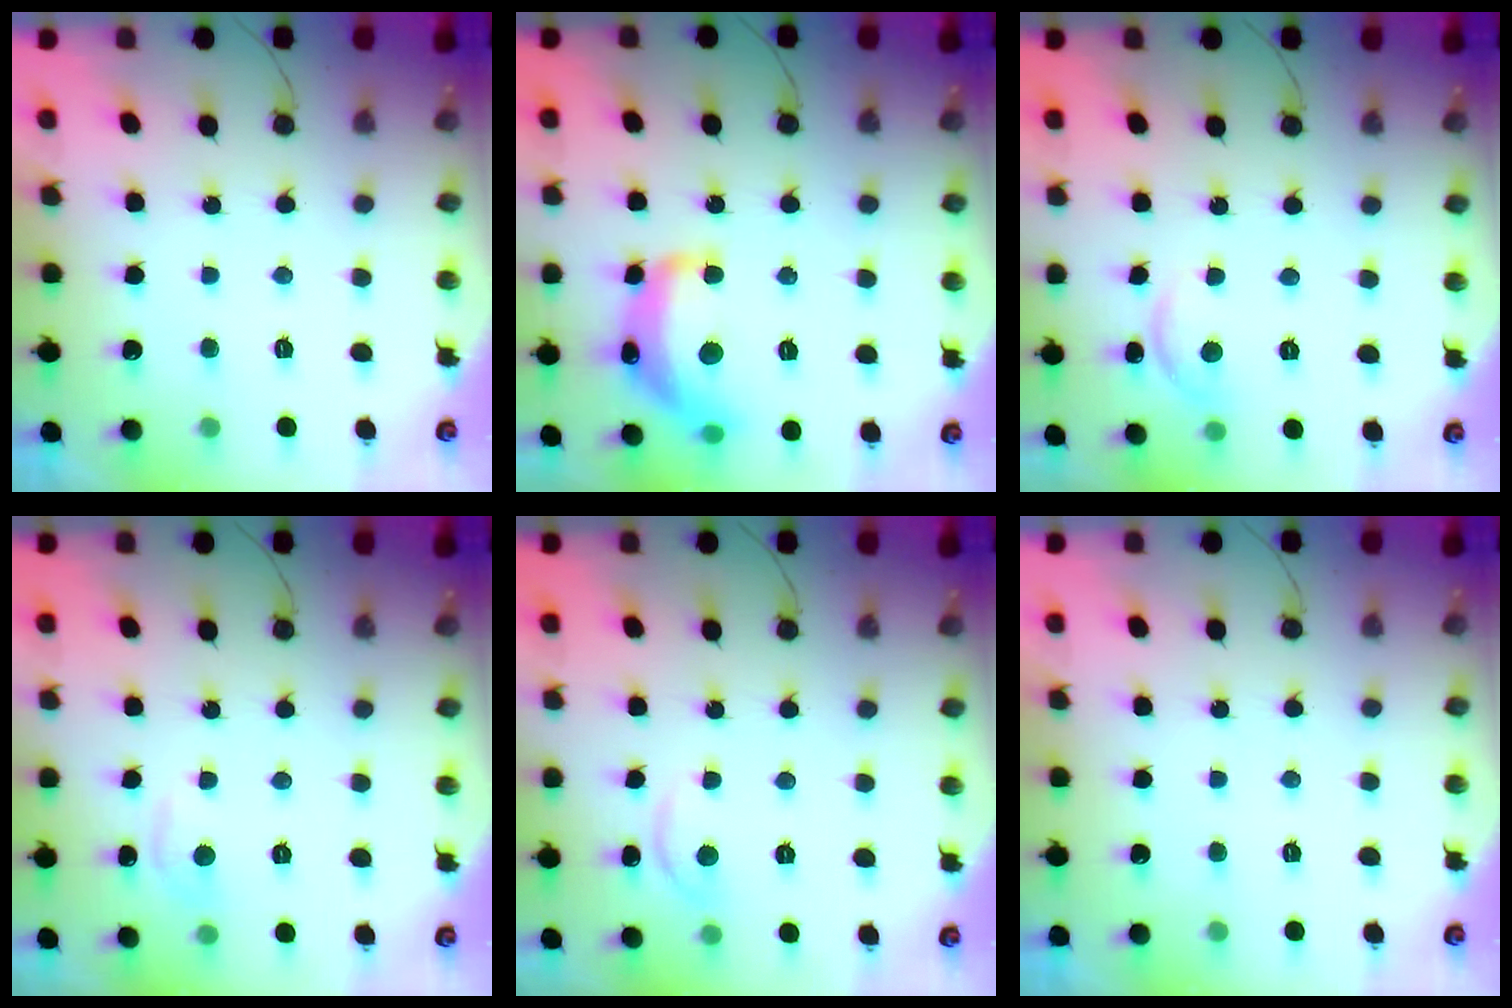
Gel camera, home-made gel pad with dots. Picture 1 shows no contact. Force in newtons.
{"total": 16.7, "press": 16.6, "slide": 1.1}
{"total": 6.9, "press": 6.9, "slide": 0.5}
{"total": 5.0, "press": 5.0, "slide": 0.5}
{"total": 4.1, "press": 4.1, "slide": 0.2}
{"total": 0.0}